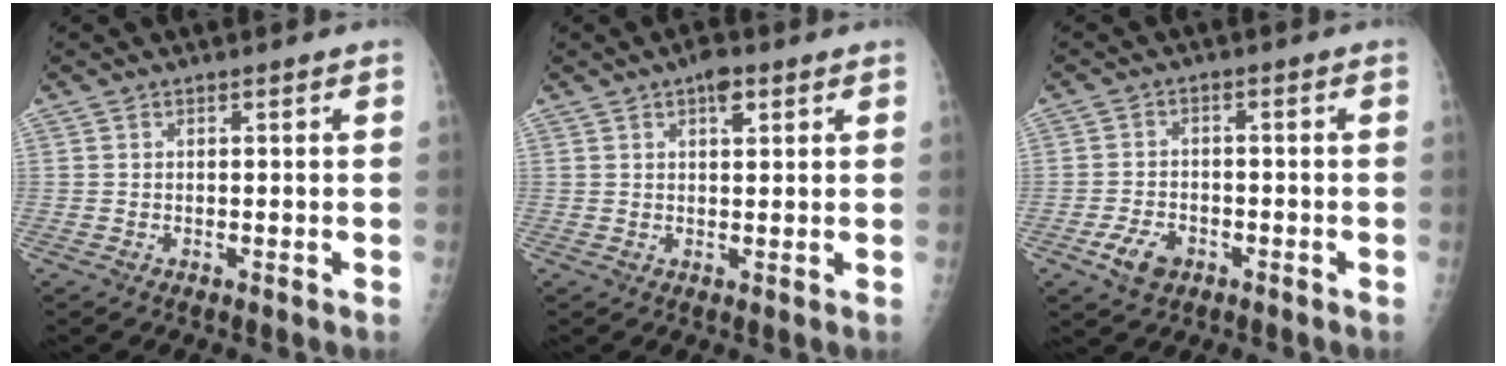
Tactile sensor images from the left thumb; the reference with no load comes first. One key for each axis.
{"total": 3.4, "fx": 1.8, "fy": 1.5, "fz": 2.5, "tx": -0.027, "ty": -0.004, "tz": 0.025}
{"total": 5.2, "fx": -2.7, "fy": 3.5, "fz": 2.9, "tx": -0.047, "ty": 0.012, "tz": -0.044}